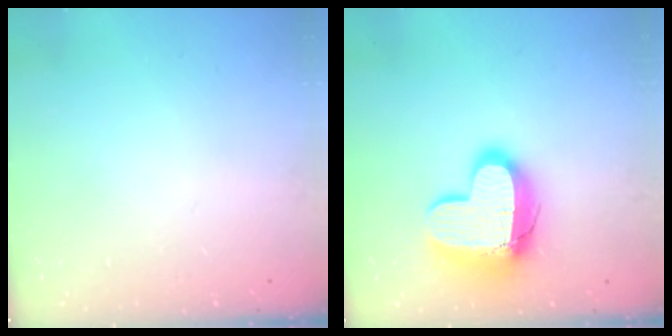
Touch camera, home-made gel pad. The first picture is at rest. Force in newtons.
{"total": 15.2, "press": 15.2, "slide": 1.4}